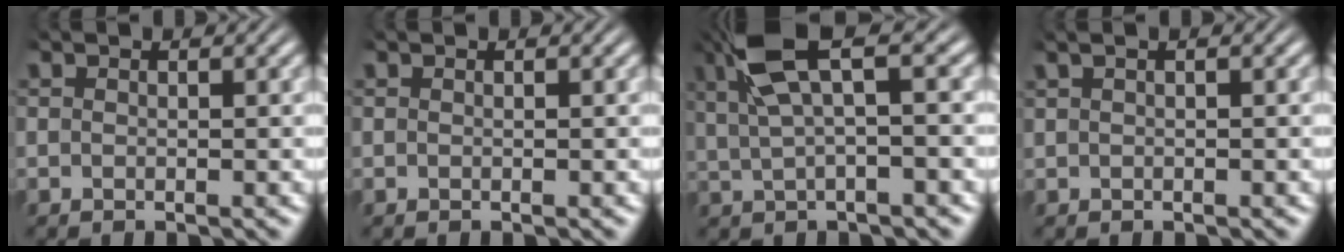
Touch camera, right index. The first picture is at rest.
{"total": 0.0}
{"total": 7.8, "force": [3.2, 3.1, 6.3], "torque": [-0.111, 0.013, 0.050]}
{"total": 1.5, "force": [0.9, 0.4, 1.2], "torque": [-0.010, 0.019, 0.007]}